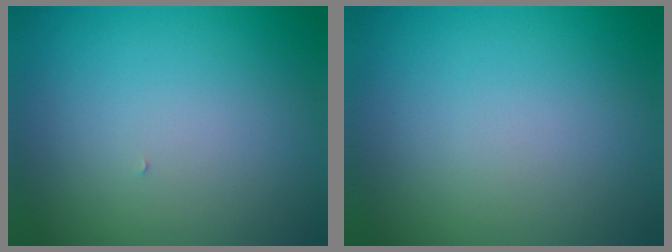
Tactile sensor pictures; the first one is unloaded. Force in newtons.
{"total": 0.0}